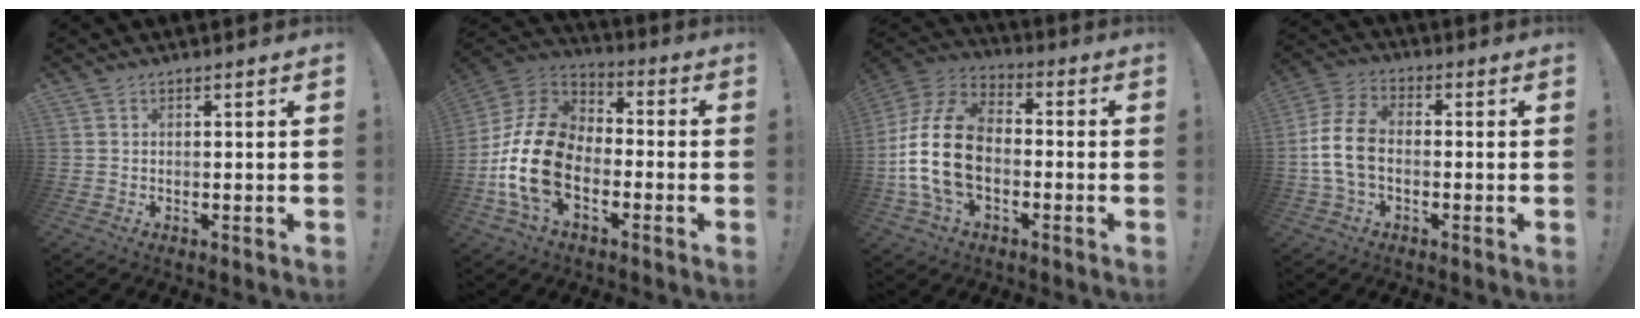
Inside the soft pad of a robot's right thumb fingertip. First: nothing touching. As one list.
[{"total": 20.2, "force": [-5.3, 13.1, 14.4], "torque": [-0.291, 0.035, -0.080]}, {"total": 20.1, "force": [-2.7, 13.5, 14.6], "torque": [-0.272, 0.028, -0.036]}, {"total": 11.6, "force": [-1.6, 7.7, 8.6], "torque": [-0.174, 0.011, -0.024]}]